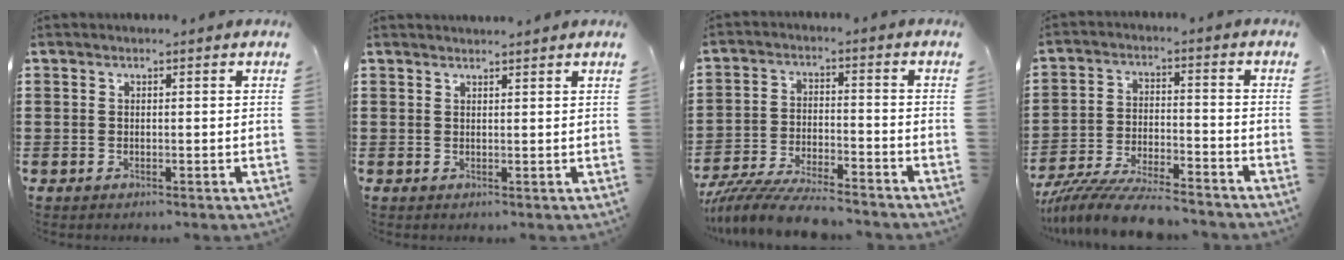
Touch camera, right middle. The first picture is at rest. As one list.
[{"total": 1.3, "force": [1.3, -0.1, 0.1], "torque": [-0.004, -0.004, 0.025]}, {"total": 7.7, "force": [-7.3, 0.7, 2.4], "torque": [-0.048, 0.004, -0.141]}, {"total": 8.6, "force": [-8.1, 0.7, 2.8], "torque": [-0.057, 0.008, -0.158]}]